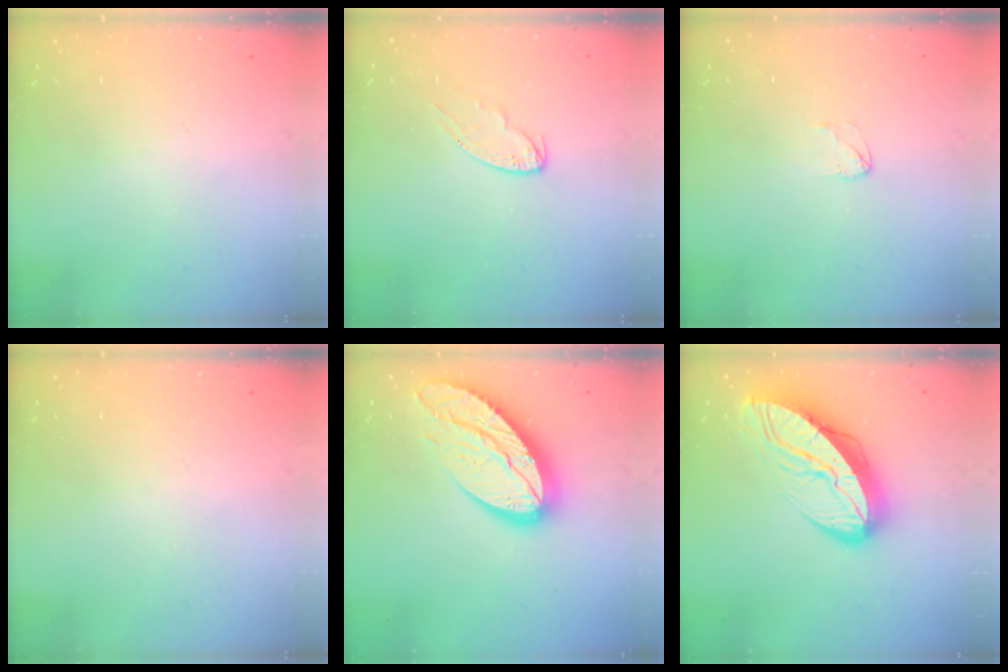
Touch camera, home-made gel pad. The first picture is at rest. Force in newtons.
{"total": 6.3, "press": 6.3, "slide": 0.8}
{"total": 2.5, "press": 2.5, "slide": 0.1}
{"total": 0.0}
{"total": 18.2, "press": 18.2, "slide": 1.4}
{"total": 15.9, "press": 15.8, "slide": 1.3}